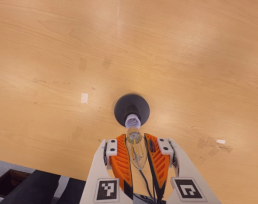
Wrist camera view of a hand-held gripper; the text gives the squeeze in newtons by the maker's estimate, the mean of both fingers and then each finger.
{"total": 21.6, "left": 24.3, "right": 19.0}